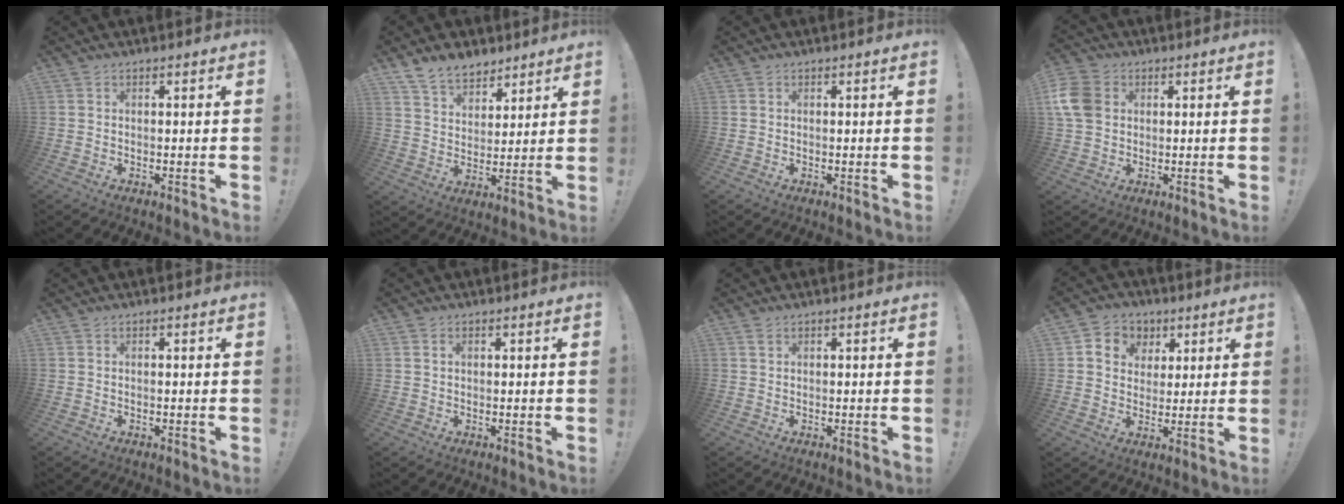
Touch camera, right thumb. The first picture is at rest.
{"total": 10.3, "force": [8.0, 5.9, 3.0], "torque": [-0.059, -0.051, 0.158]}
{"total": 0.0}
{"total": 10.0, "force": [2.0, 7.9, 5.9], "torque": [-0.116, 0.006, 0.044]}
{"total": 0.0}
{"total": 0.9, "force": [0.5, 0.7, 0.4], "torque": [-0.001, -0.001, 0.008]}
{"total": 0.9, "force": [0.6, 0.4, 0.5], "torque": [-0.008, 0.000, 0.011]}
{"total": 8.1, "force": [2.5, 7.4, 2.4], "torque": [-0.032, -0.011, 0.052]}